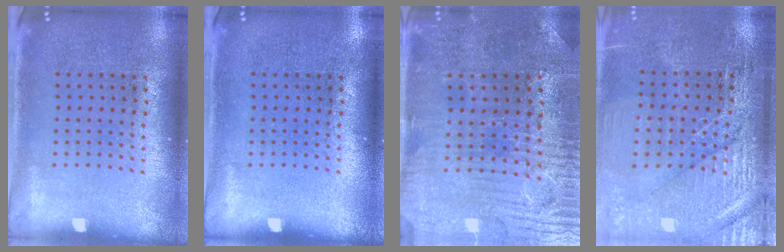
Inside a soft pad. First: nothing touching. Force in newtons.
{"total": 0.0}
{"total": 2.2, "press": 2.2, "slide": 0.5}
{"total": 3.2, "press": 3.2, "slide": 0.4}